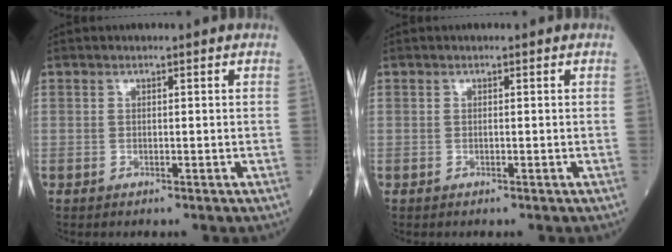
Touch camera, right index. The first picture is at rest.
{"total": 0.0}